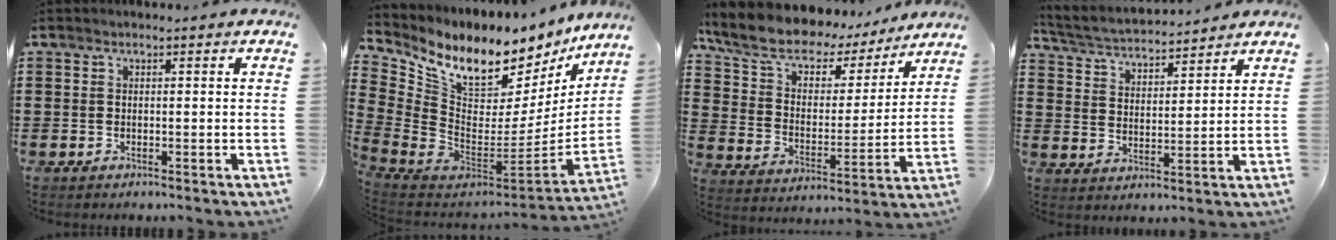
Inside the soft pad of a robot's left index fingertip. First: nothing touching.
{"total": 9.3, "force": [7.3, 3.8, 4.2], "torque": [-0.110, -0.076, 0.126]}
{"total": 9.5, "force": [7.7, 3.9, 4.0], "torque": [-0.115, -0.042, 0.134]}
{"total": 4.0, "force": [3.9, 0.4, 0.8], "torque": [-0.037, -0.023, 0.064]}